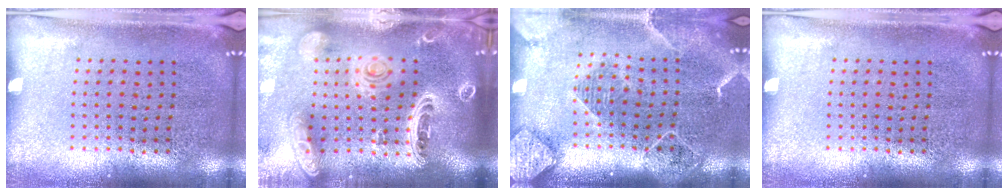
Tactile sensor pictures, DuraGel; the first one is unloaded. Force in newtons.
{"total": 3.5, "press": 2.9, "slide": 2.1}
{"total": 2.3, "press": 1.9, "slide": 1.2}
{"total": 0.0}